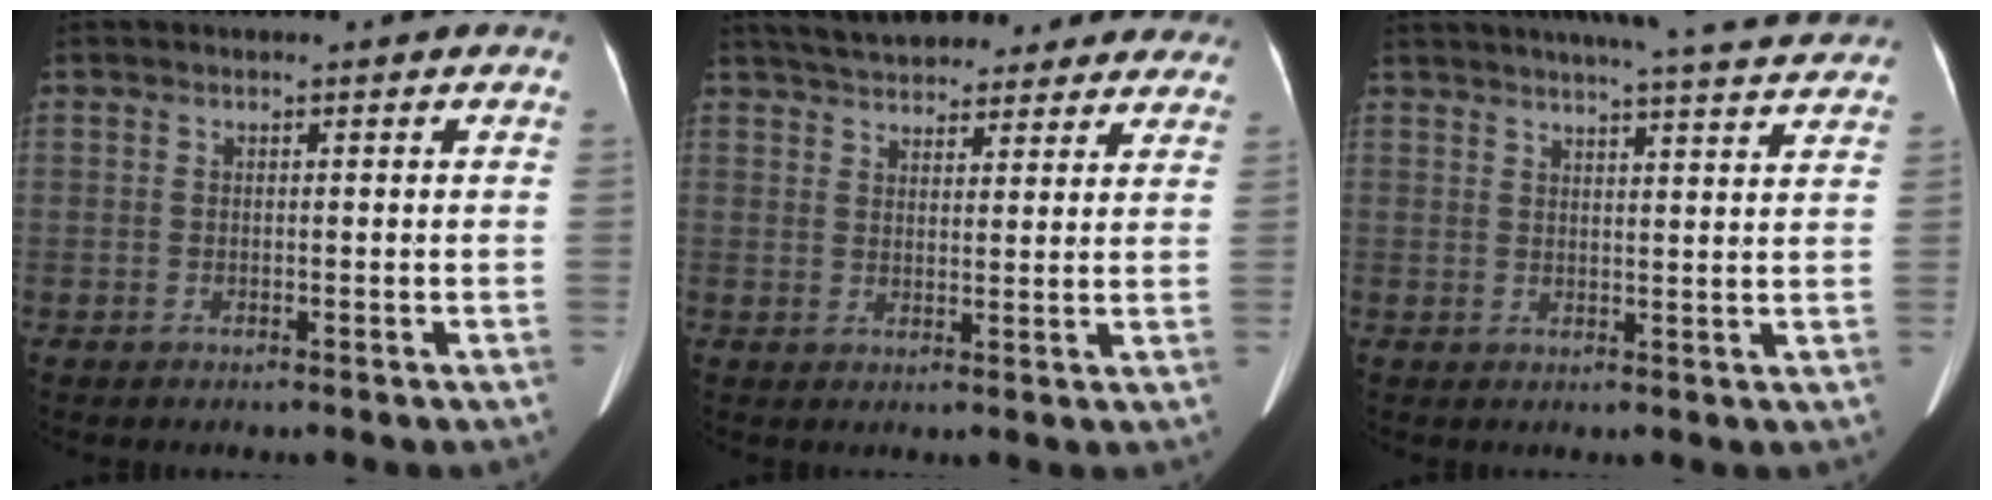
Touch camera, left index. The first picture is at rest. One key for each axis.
{"total": 21.2, "fx": 18.8, "fy": 6.8, "fz": 7.1, "tx": -0.116, "ty": 0.031, "tz": 0.241}
{"total": 20.1, "fx": 18.6, "fy": 0.8, "fz": 7.5, "tx": -0.111, "ty": -0.005, "tz": 0.224}